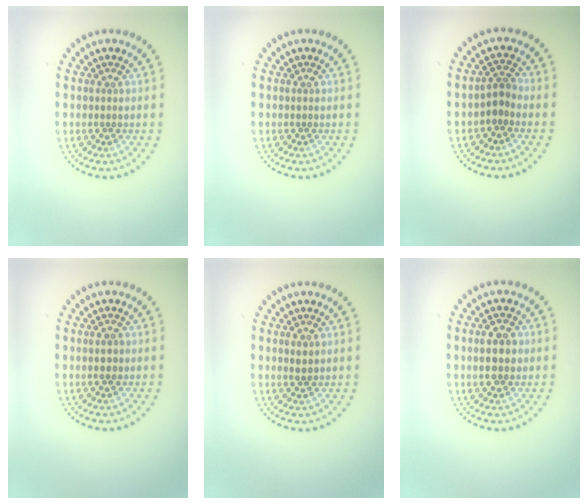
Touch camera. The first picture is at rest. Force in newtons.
{"total": 0.0}
{"total": 1.6, "press": 1.3, "slide": 0.9}
{"total": 0.9, "press": 0.9, "slide": 0.3}
{"total": 0.9, "press": 0.9, "slide": 0.2}
{"total": 2.9, "press": 2.9, "slide": 0.1}